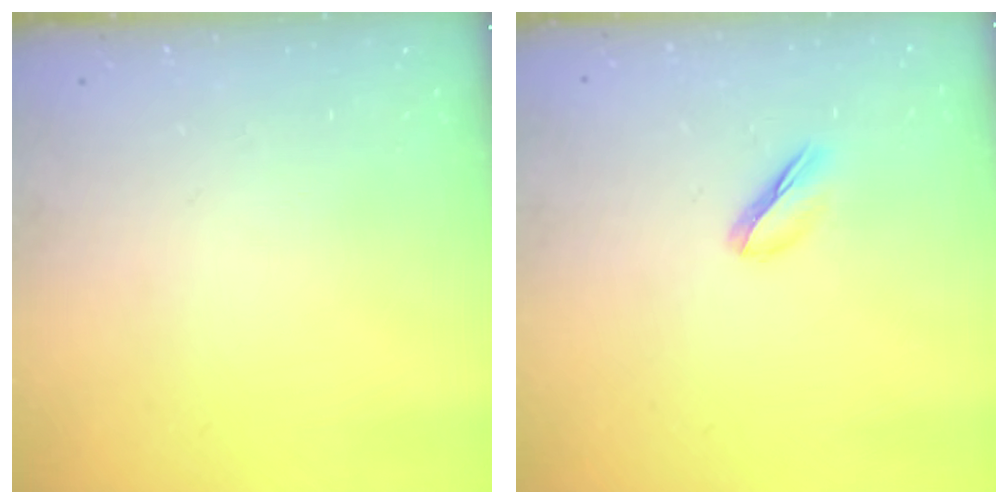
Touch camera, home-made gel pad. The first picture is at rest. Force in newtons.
{"total": 4.2, "press": 4.0, "slide": 1.2}